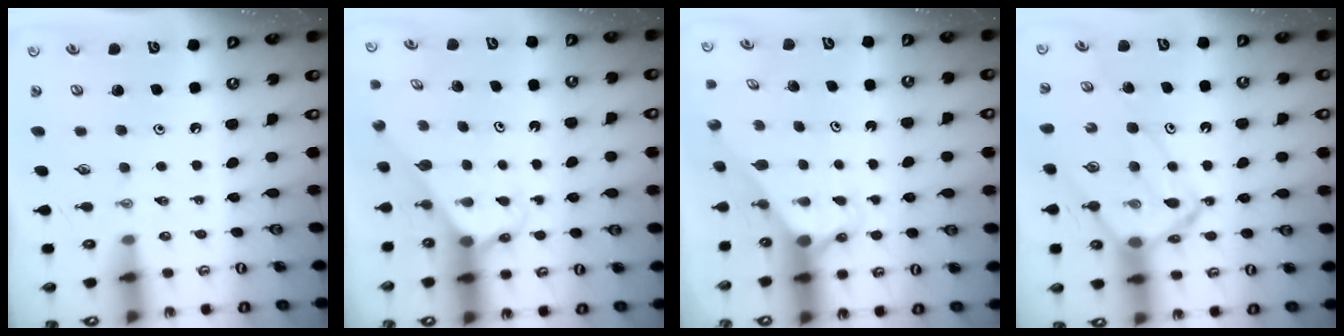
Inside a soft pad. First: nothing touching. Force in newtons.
{"total": 2.7, "press": 2.7, "slide": 0.1}
{"total": 3.0, "press": 3.0, "slide": 0.0}
{"total": 15.6, "press": 15.6, "slide": 1.5}